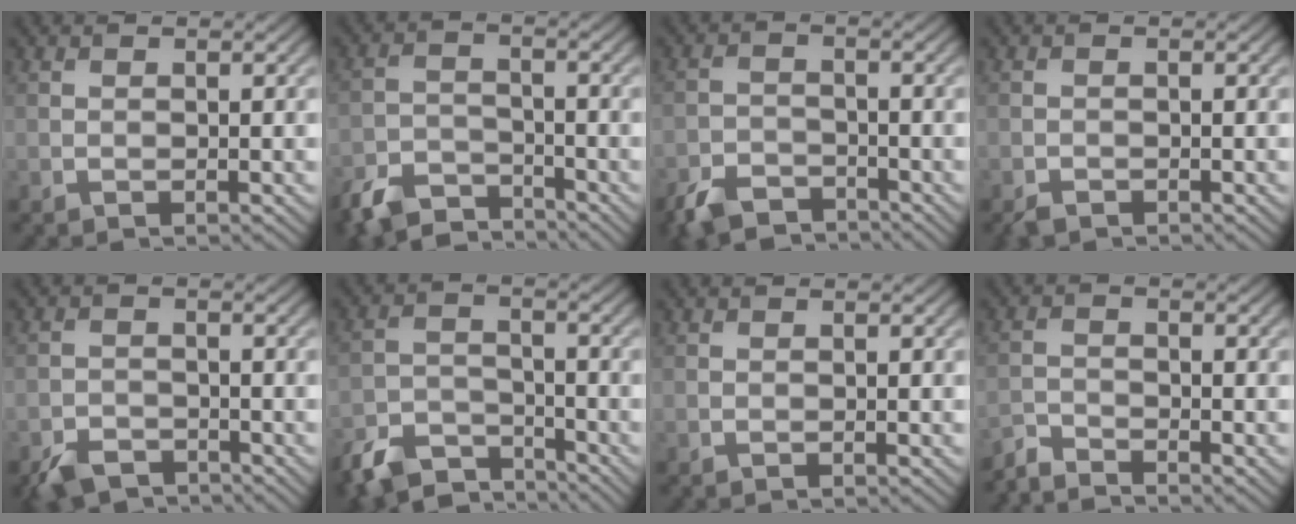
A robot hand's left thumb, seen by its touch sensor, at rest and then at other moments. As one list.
[{"total": 7.0, "force": [-5.9, 2.6, 2.6], "torque": [-0.054, -0.011, -0.124]}, {"total": 5.5, "force": [-4.4, 2.3, 2.3], "torque": [-0.044, -0.007, -0.092]}, {"total": 1.3, "force": [-1.1, 0.6, 0.4], "torque": [-0.007, -0.004, -0.024]}, {"total": 4.0, "force": [-3.1, 1.8, 1.6], "torque": [-0.031, -0.008, -0.064]}, {"total": 7.8, "force": [-6.5, 3.0, 3.1], "torque": [-0.065, -0.012, -0.133]}, {"total": 0.0}, {"total": 3.0, "force": [-3.0, 0.2, 0.5], "torque": [-0.011, -0.009, -0.070]}]